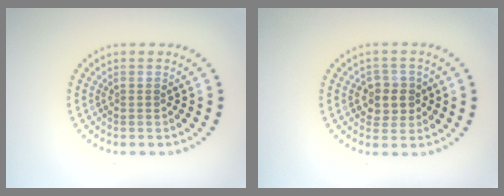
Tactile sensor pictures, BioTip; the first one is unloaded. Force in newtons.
{"total": 2.8, "press": 2.7, "slide": 0.8}